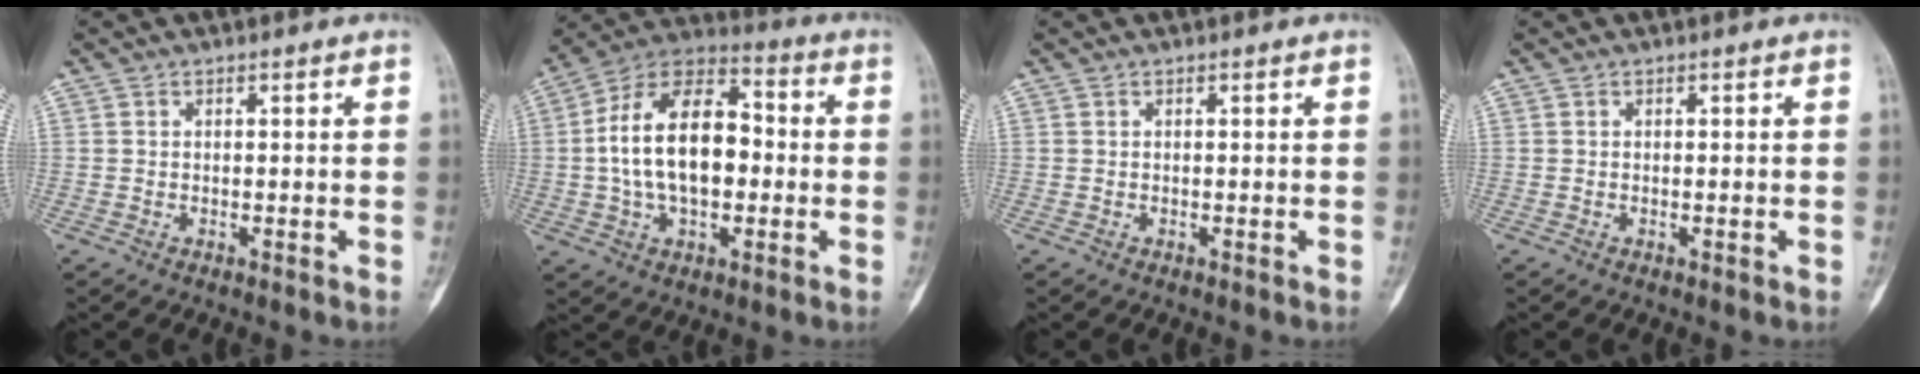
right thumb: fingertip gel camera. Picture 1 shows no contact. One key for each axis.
{"total": 18.8, "fx": -0.2, "fy": 11.0, "fz": 15.2, "tx": -0.249, "ty": 0.035, "tz": -0.010}
{"total": 0.0}
{"total": 0.0}